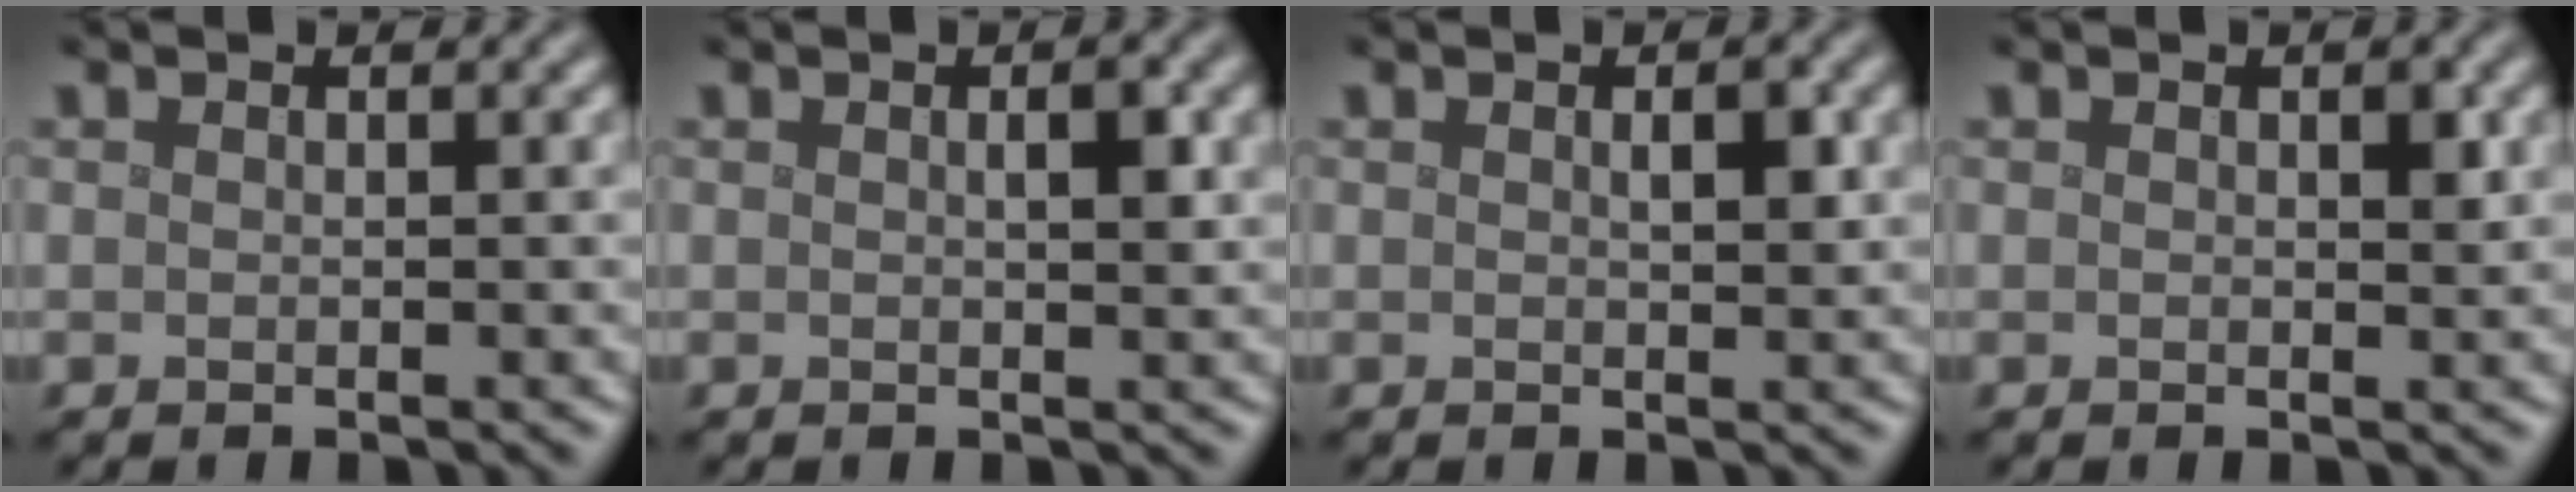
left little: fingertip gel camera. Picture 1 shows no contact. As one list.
[{"total": 1.9, "force": [0.5, 0.4, 1.8], "torque": [-0.024, 0.001, 0.008]}, {"total": 1.7, "force": [0.5, 0.5, 1.5], "torque": [-0.023, -0.001, 0.009]}, {"total": 1.1, "force": [0.3, 0.5, 0.9], "torque": [-0.009, -0.003, 0.004]}]